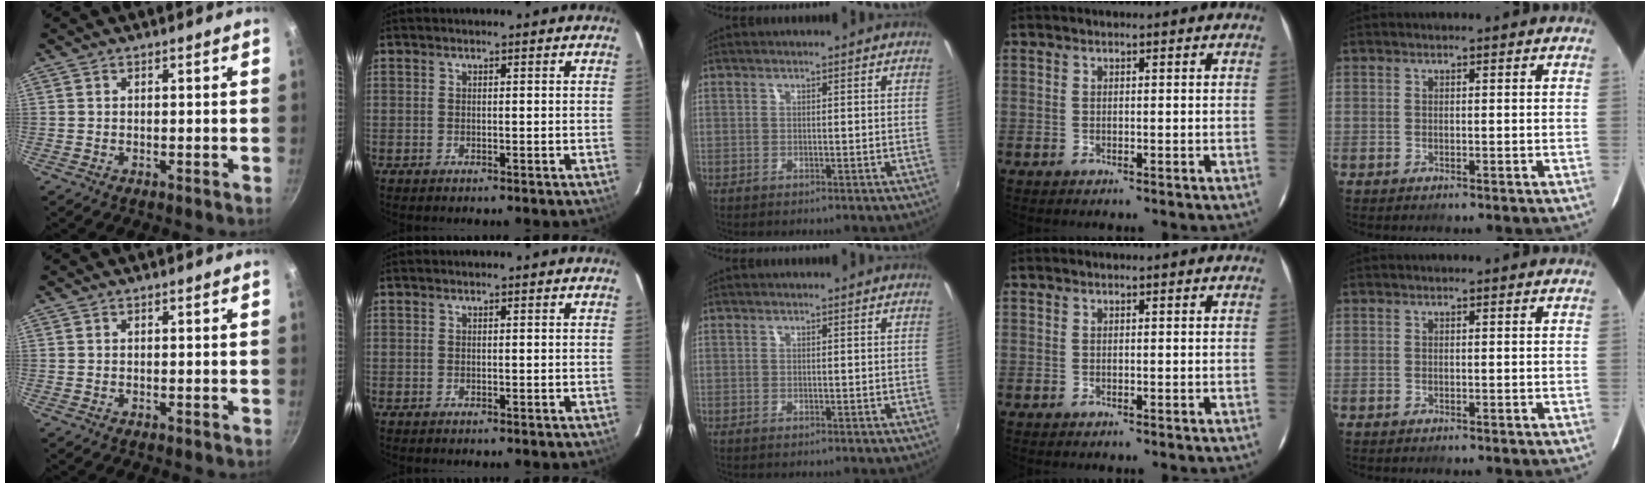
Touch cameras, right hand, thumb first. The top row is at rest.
{}